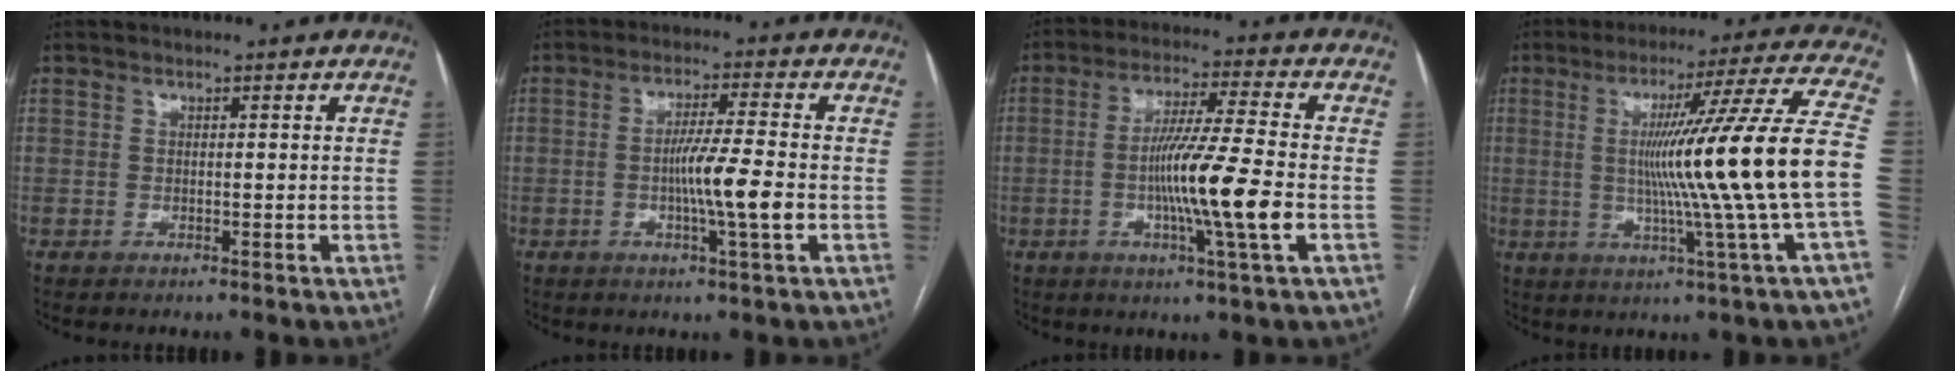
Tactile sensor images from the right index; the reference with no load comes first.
{"total": 7.5, "force": [-1.5, -0.7, 7.3], "torque": [-0.129, -0.007, -0.028]}
{"total": 12.5, "force": [-2.6, -1.2, 12.2], "torque": [-0.224, -0.014, -0.052]}
{"total": 19.5, "force": [-1.1, -3.0, 19.2], "torque": [-0.274, -0.001, -0.031]}